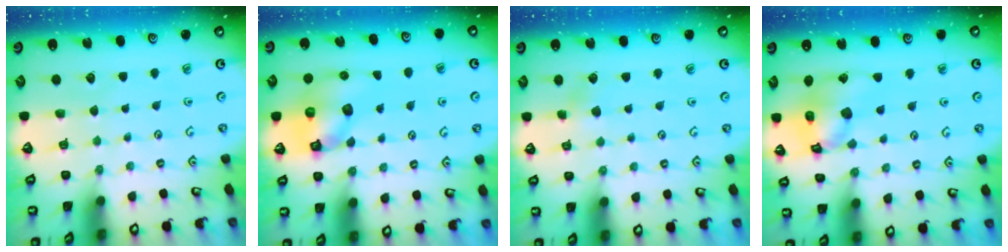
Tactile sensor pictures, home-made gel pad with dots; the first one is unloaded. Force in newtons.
{"total": 9.4, "press": 9.3, "slide": 1.5}
{"total": 2.2, "press": 2.1, "slide": 0.5}
{"total": 14.4, "press": 14.2, "slide": 2.2}